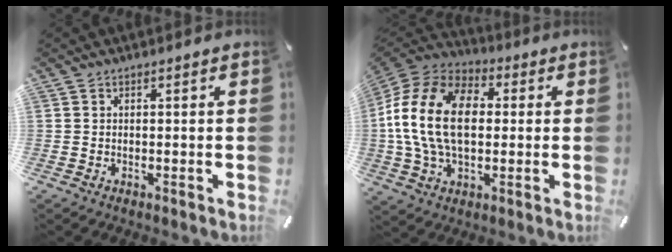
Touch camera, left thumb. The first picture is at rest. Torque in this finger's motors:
{"motor_torque": [0.55, 2.06, 2.77, 0.00, 0.83]}